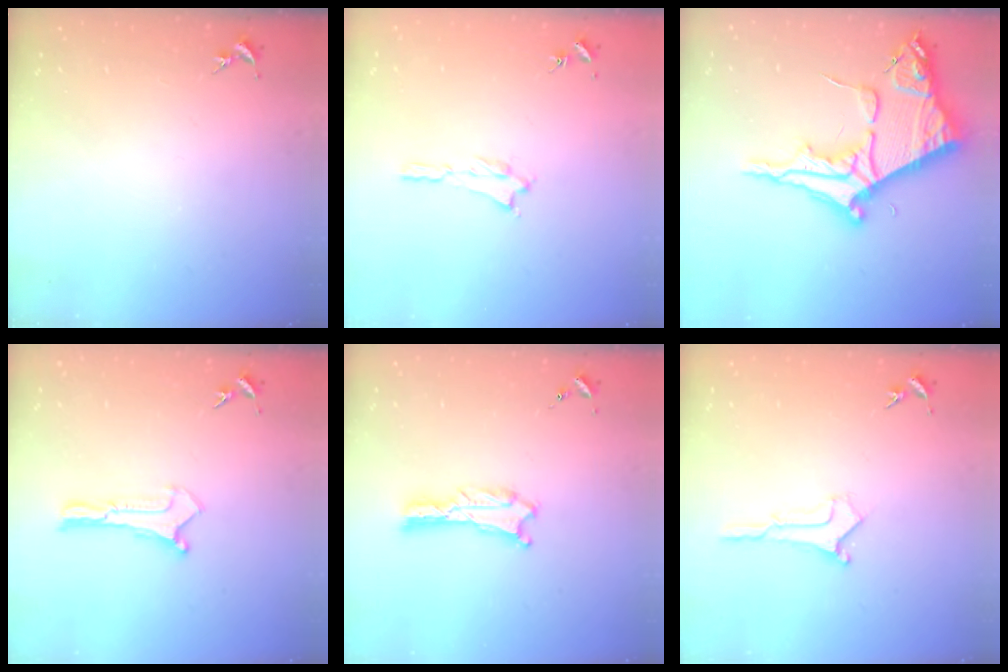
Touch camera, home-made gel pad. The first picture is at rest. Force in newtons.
{"total": 1.2, "press": 1.2, "slide": 0.3}
{"total": 10.4, "press": 10.4, "slide": 1.1}
{"total": 0.0}
{"total": 0.7, "press": 0.7, "slide": 0.1}
{"total": 0.6, "press": 0.6, "slide": 0.1}